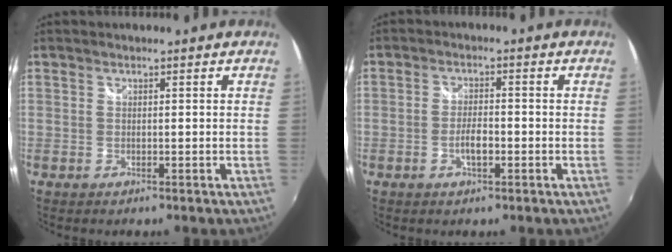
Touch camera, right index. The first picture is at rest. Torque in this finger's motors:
{"motor_torque": [0.07, -0.07, 0.11, 0.03]}